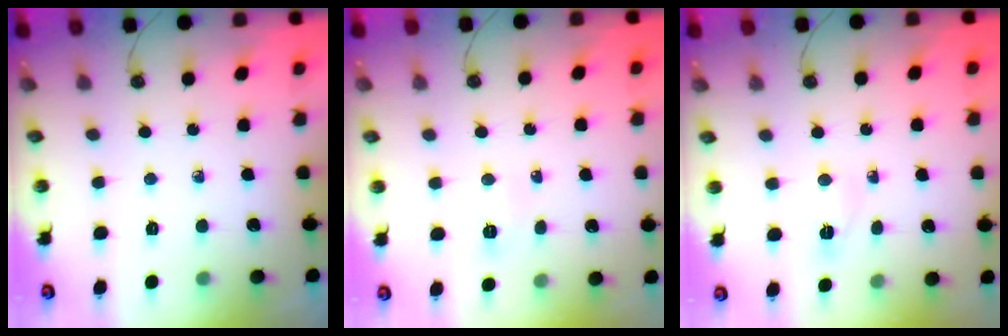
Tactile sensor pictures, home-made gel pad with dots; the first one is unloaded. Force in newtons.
{"total": 4.2, "press": 4.2, "slide": 0.5}
{"total": 2.7, "press": 2.7, "slide": 0.4}